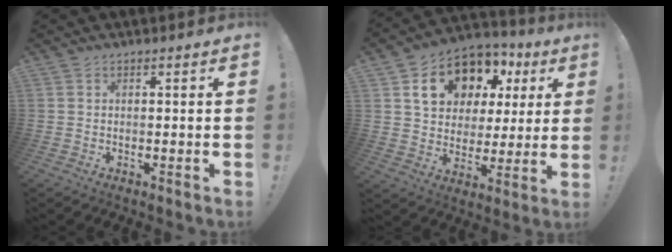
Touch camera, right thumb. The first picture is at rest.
{"total": 16.1, "force": [8.2, 11.5, 7.8], "torque": [-0.121, -0.039, 0.162]}